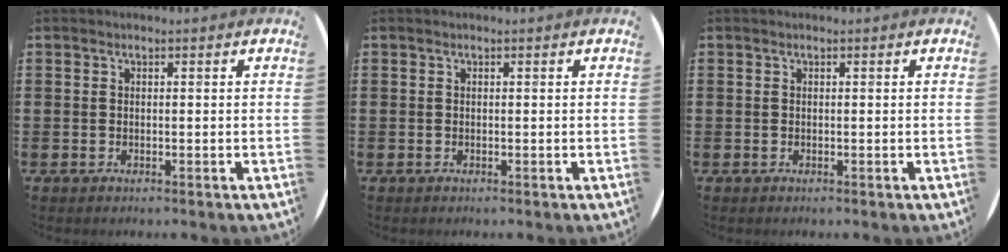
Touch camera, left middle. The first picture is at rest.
{"total": 0.0}
{"total": 0.0}